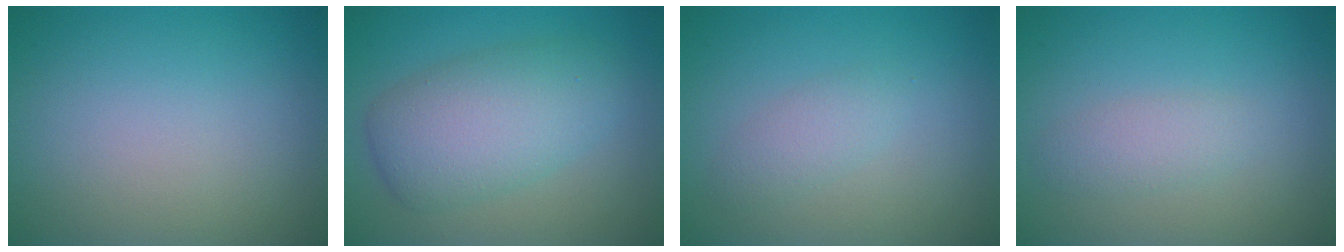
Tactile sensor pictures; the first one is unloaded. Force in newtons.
{"total": 6.1, "press": 6.1, "slide": 0.2}
{"total": 1.7, "press": 1.7, "slide": 0.0}
{"total": 1.7, "press": 1.7, "slide": 0.1}